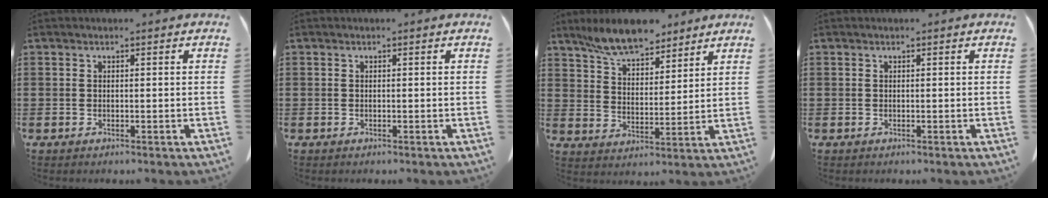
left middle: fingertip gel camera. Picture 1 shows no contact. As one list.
[{"total": 0.0}, {"total": 8.2, "force": [7.3, 2.2, 3.1], "torque": [-0.088, -0.016, 0.138]}, {"total": 0.0}]